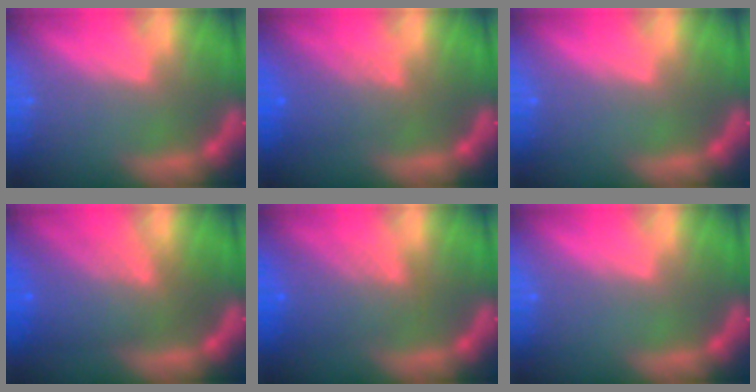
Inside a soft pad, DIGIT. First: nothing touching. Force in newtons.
{"total": 4.1}
{"total": 0.0}
{"total": 7.5}
{"total": 5.1}
{"total": 0.0}